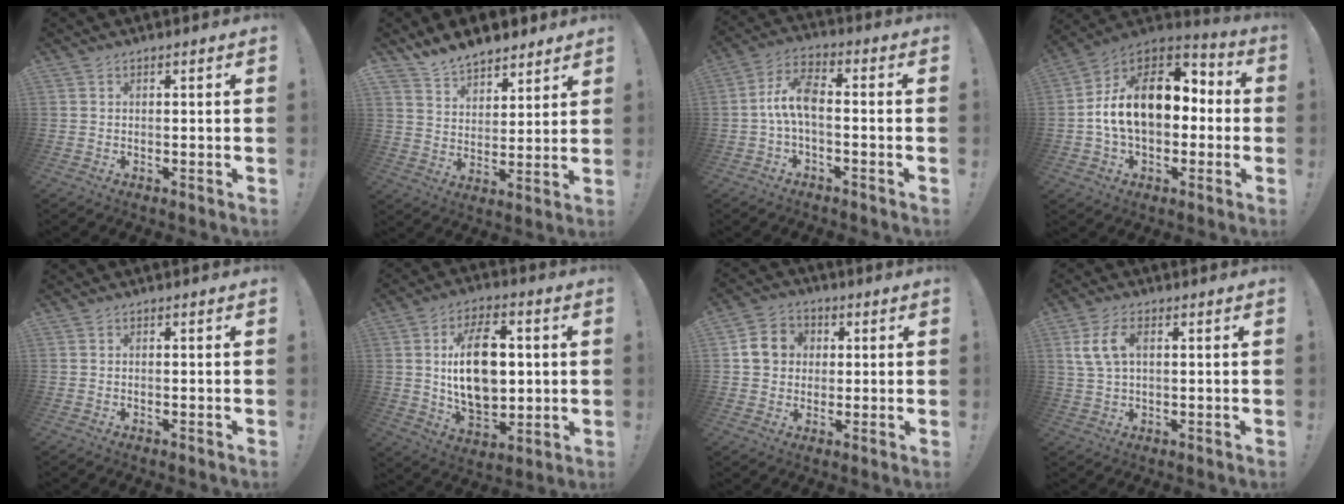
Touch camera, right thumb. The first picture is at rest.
{"total": 9.6, "force": [8.2, 4.5, 2.1], "torque": [-0.045, -0.059, 0.161]}
{"total": 8.8, "force": [-1.2, 3.9, 7.8], "torque": [-0.166, 0.009, -0.021]}
{"total": 19.9, "force": [1.4, 13.2, 14.9], "torque": [-0.240, 0.013, 0.036]}
{"total": 0.0}
{"total": 18.8, "force": [2.2, 11.9, 14.4], "torque": [-0.242, -0.001, 0.033]}
{"total": 9.5, "force": [1.7, 8.6, 3.6], "torque": [-0.052, 0.009, 0.038]}
{"total": 8.1, "force": [2.1, 4.6, 6.3], "torque": [-0.137, 0.006, 0.039]}